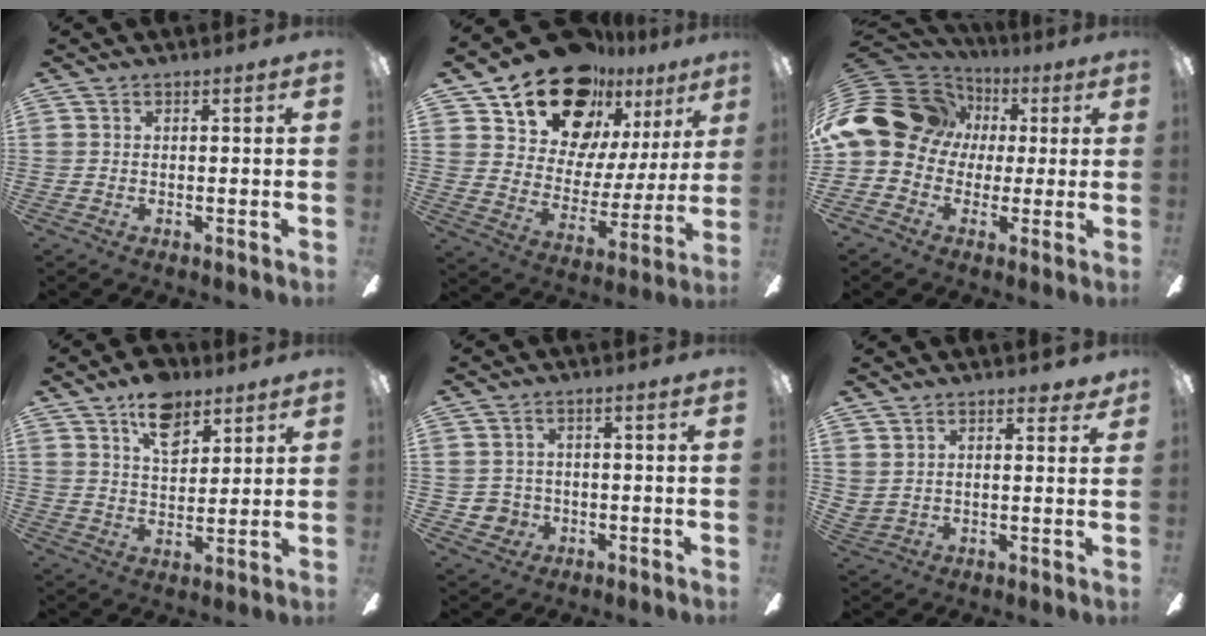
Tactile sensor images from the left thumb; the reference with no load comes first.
{"total": 19.8, "force": [14.2, 11.4, 7.8], "torque": [-0.143, -0.089, 0.261]}
{"total": 18.7, "force": [2.7, 15.5, 10.1], "torque": [-0.212, -0.003, 0.046]}
{"total": 10.8, "force": [6.9, 6.0, 5.6], "torque": [-0.081, -0.026, 0.123]}
{"total": 3.9, "force": [-0.5, 3.9, 0.2], "torque": [-0.020, 0.006, -0.008]}
{"total": 4.5, "force": [3.8, 2.2, 1.0], "torque": [-0.013, -0.015, 0.069]}